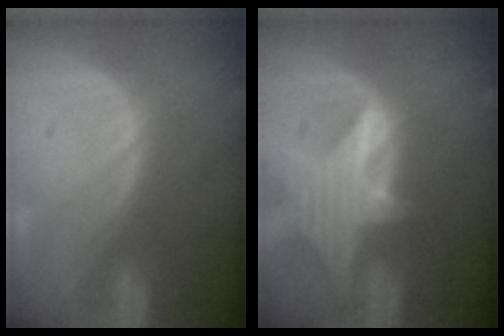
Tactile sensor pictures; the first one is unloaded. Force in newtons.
{"total": 7.9, "press": 7.3, "slide": 3.1}